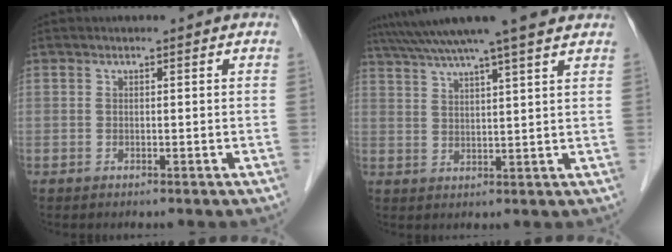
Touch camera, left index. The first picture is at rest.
{"total": 14.1, "force": [12.0, -0.3, 7.4], "torque": [-0.131, 0.036, 0.170]}